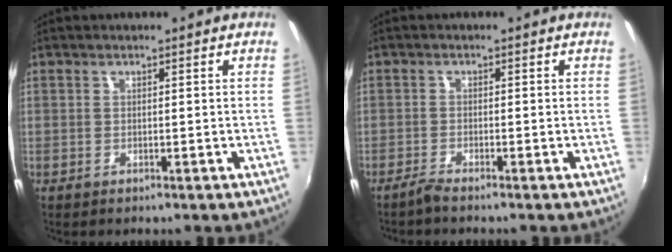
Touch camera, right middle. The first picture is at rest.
{"total": 1.9, "force": [-1.8, -0.1, 0.7], "torque": [-0.024, -0.002, -0.036]}